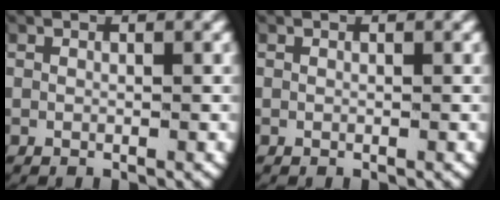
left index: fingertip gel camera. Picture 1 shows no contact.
{"total": 0.0}